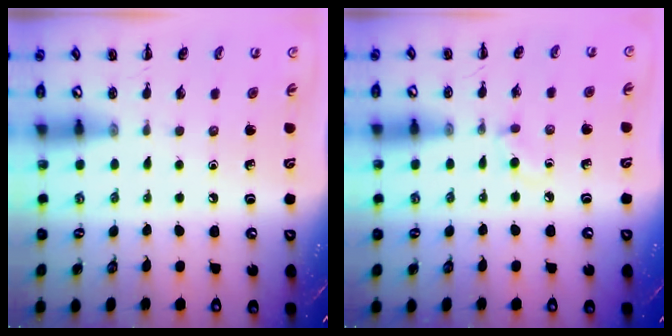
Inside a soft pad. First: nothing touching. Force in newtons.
{"total": 1.9, "press": 1.6, "slide": 1.0}